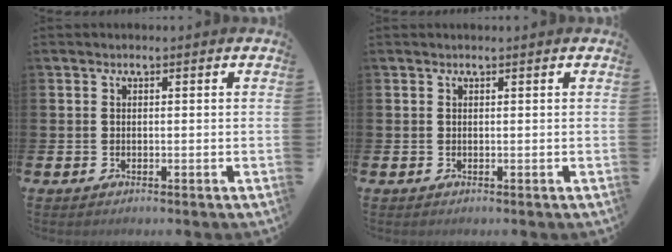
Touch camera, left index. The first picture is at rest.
{"total": 0.0}